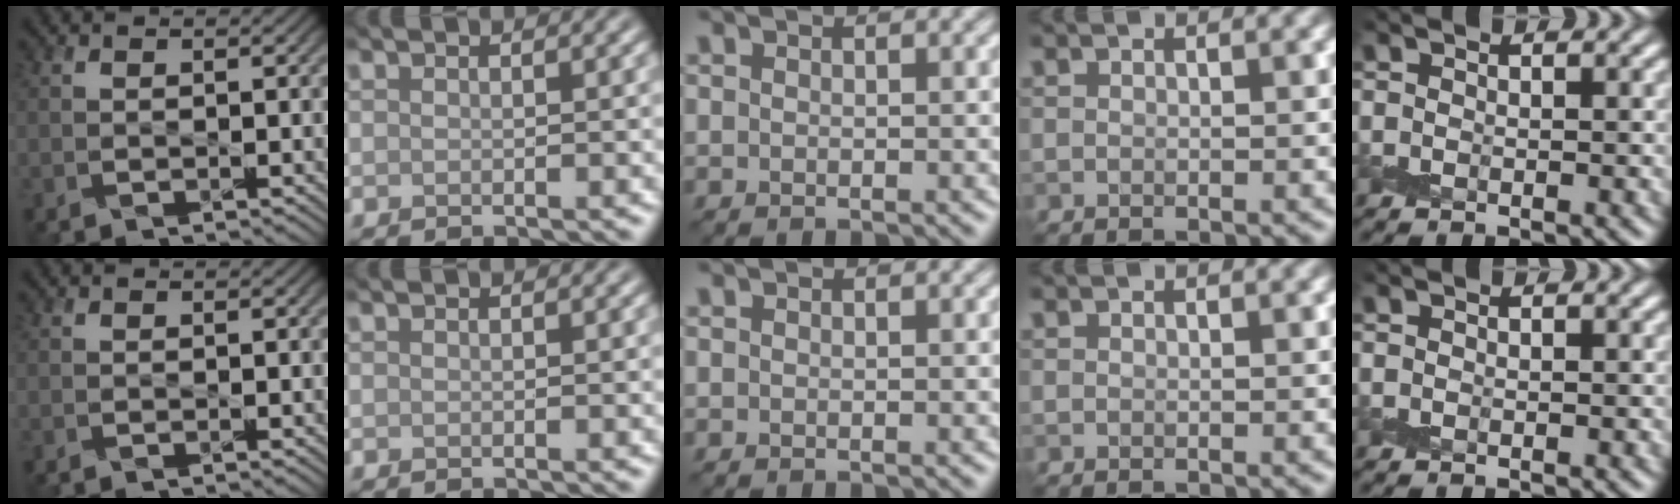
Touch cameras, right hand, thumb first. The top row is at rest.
{}